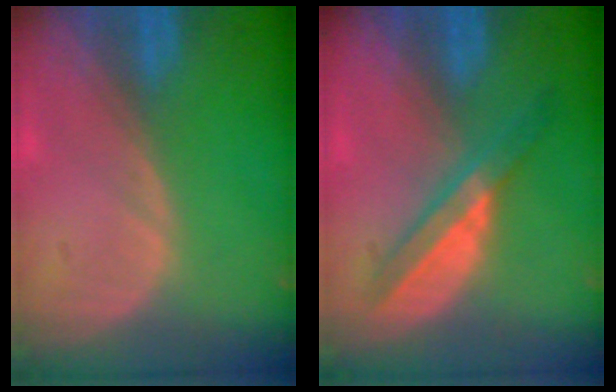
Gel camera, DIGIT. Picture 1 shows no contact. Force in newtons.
{"total": 5.9, "press": 5.2, "slide": 2.7}